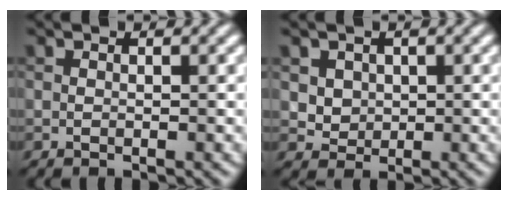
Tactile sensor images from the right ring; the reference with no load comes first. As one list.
[{"total": 2.6, "force": [1.0, 2.2, 1.0], "torque": [-0.029, 0.001, 0.037]}]